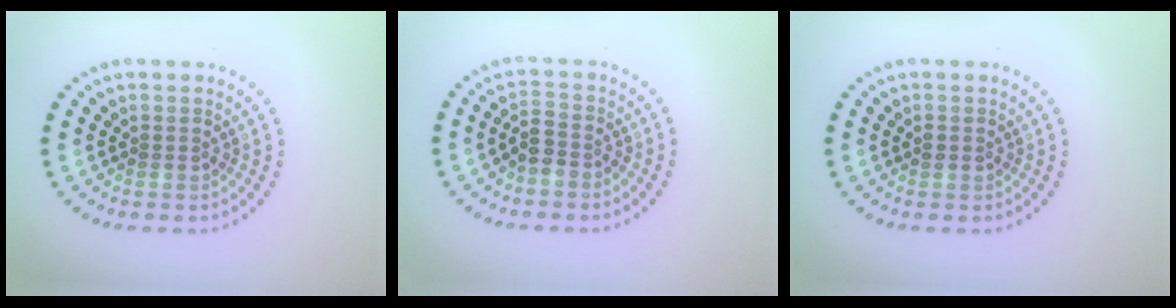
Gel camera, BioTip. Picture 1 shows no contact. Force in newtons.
{"total": 2.1, "press": 1.8, "slide": 1.1}
{"total": 0.9, "press": 0.9, "slide": 0.1}